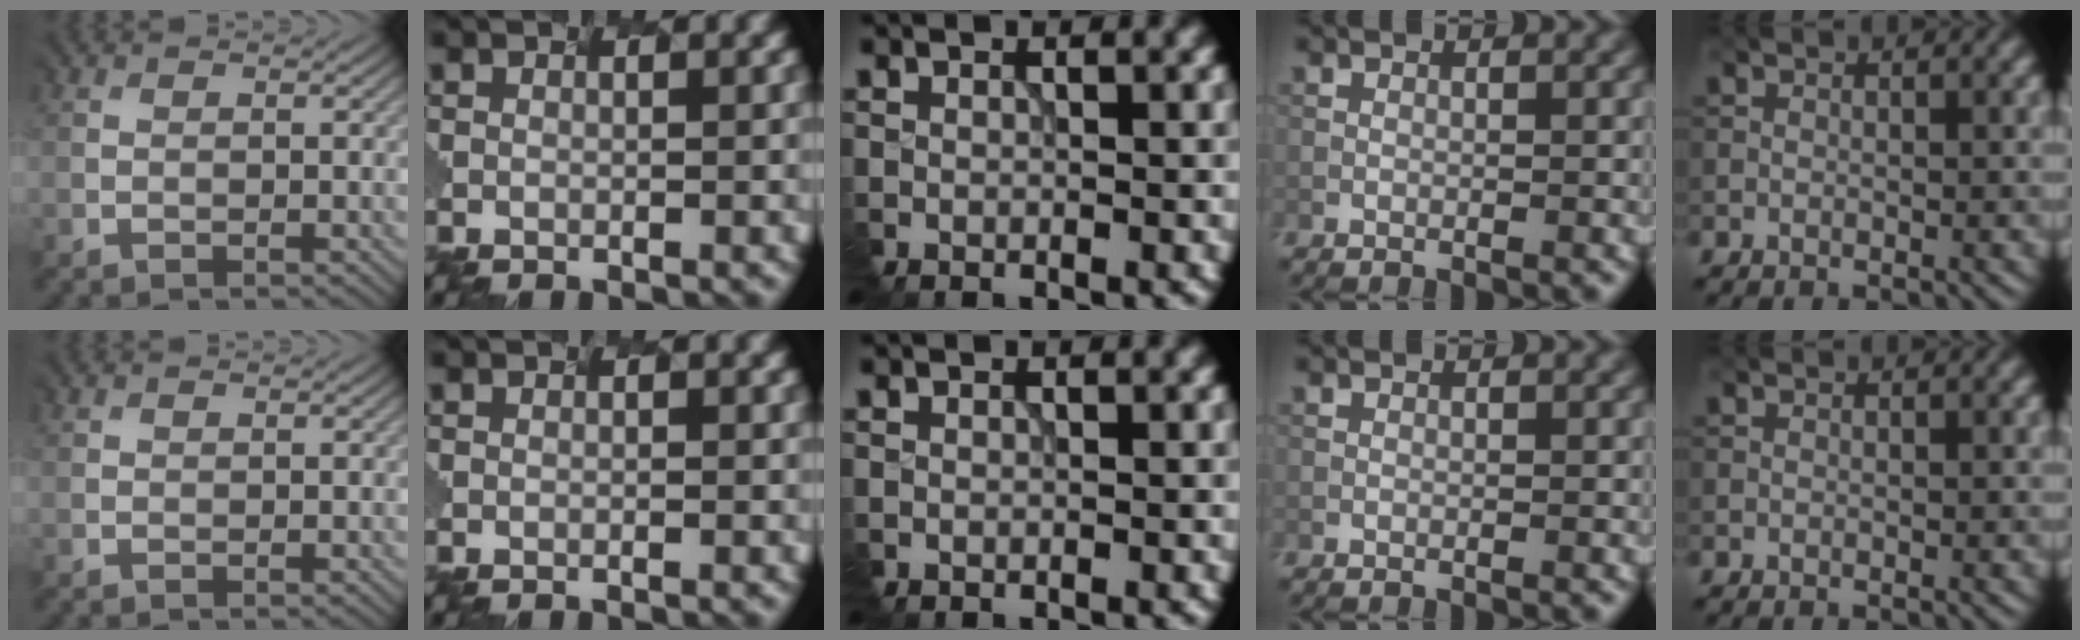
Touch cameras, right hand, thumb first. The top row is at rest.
{"thumb": {"total": 0.8, "force": [0.6, 0.5, 0.2], "torque": [0.001, 0.001, 0.011]}}